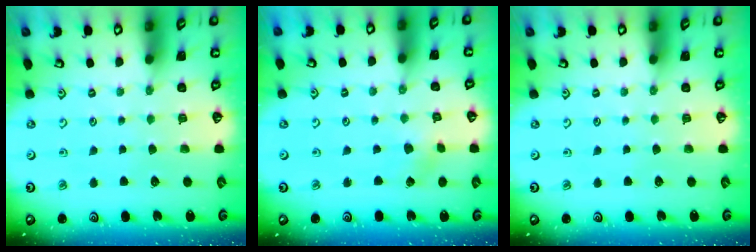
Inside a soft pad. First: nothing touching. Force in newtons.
{"total": 2.0, "press": 1.9, "slide": 0.6}
{"total": 0.0}